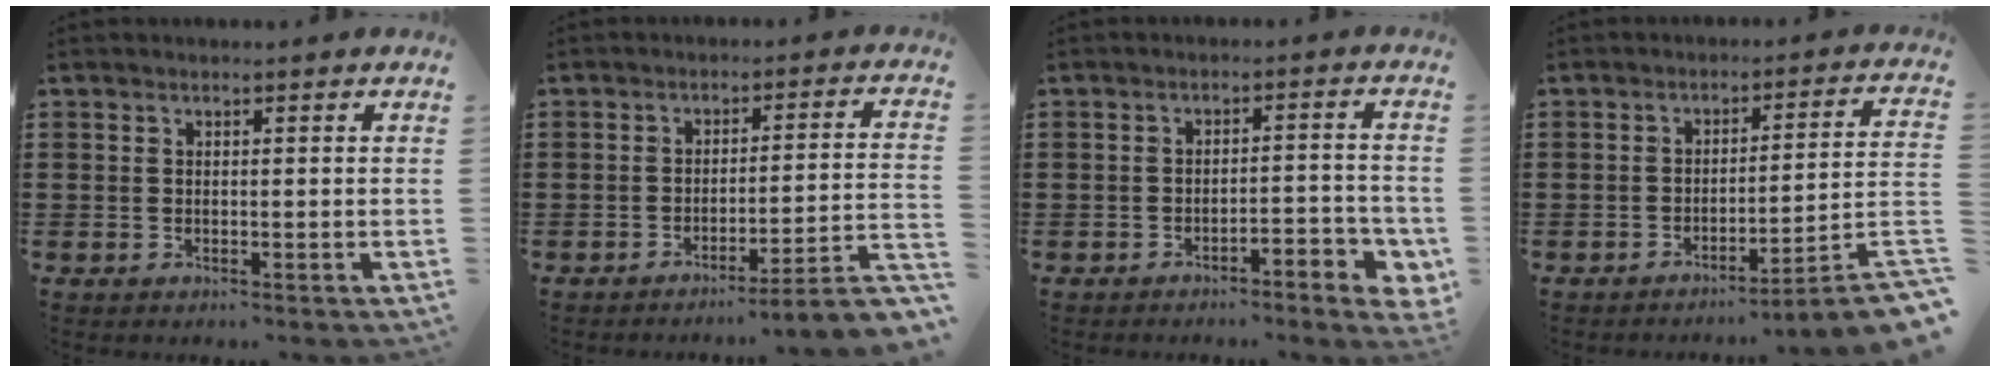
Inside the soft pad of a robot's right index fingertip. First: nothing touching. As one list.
[{"total": 4.6, "force": [-3.3, -0.5, 3.2], "torque": [-0.058, -0.027, -0.068]}, {"total": 3.5, "force": [-2.9, 0.4, 1.8], "torque": [-0.033, 0.004, -0.058]}, {"total": 4.3, "force": [-2.9, -0.7, 3.1], "torque": [-0.056, -0.031, -0.063]}]